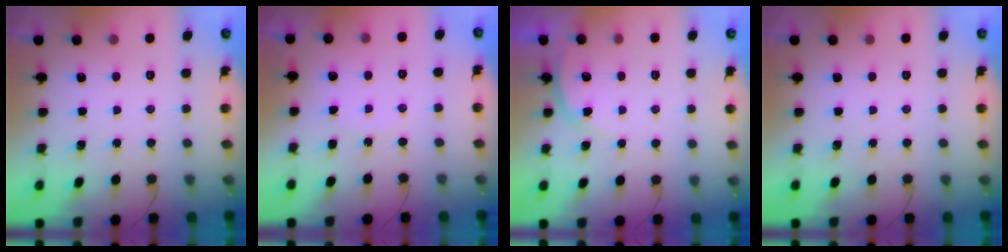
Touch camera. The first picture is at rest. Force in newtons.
{"total": 5.7, "press": 5.7, "slide": 0.7}
{"total": 4.6, "press": 4.2, "slide": 1.8}
{"total": 0.0}